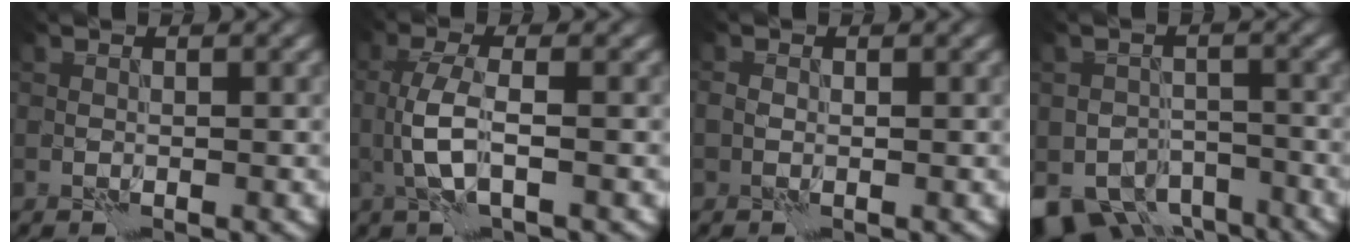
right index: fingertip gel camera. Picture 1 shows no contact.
{"total": 3.6, "force": [-0.3, 1.1, 3.4], "torque": [-0.078, 0.000, -0.011]}
{"total": 0.5, "force": [-0.2, 0.4, 0.3], "torque": [-0.008, 0.002, -0.005]}
{"total": 6.9, "force": [-4.7, 4.1, 3.0], "torque": [-0.040, -0.019, -0.078]}